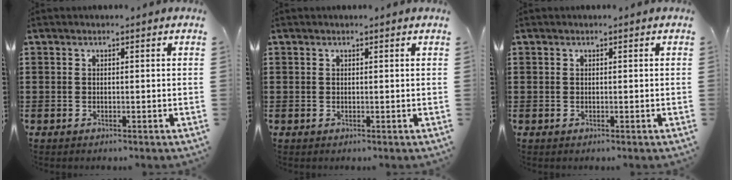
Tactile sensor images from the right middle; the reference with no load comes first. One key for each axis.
{"total": 0.0}
{"total": 0.0}